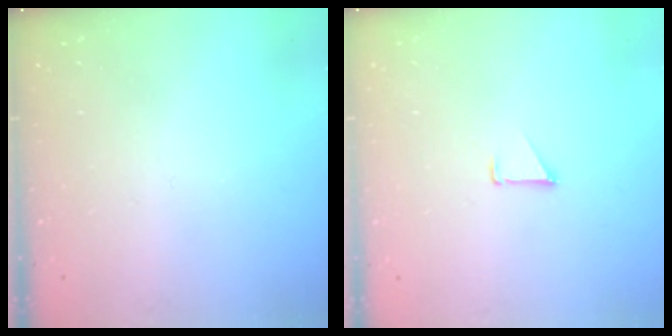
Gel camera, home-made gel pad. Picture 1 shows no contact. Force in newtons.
{"total": 0.9, "press": 0.9, "slide": 0.1}